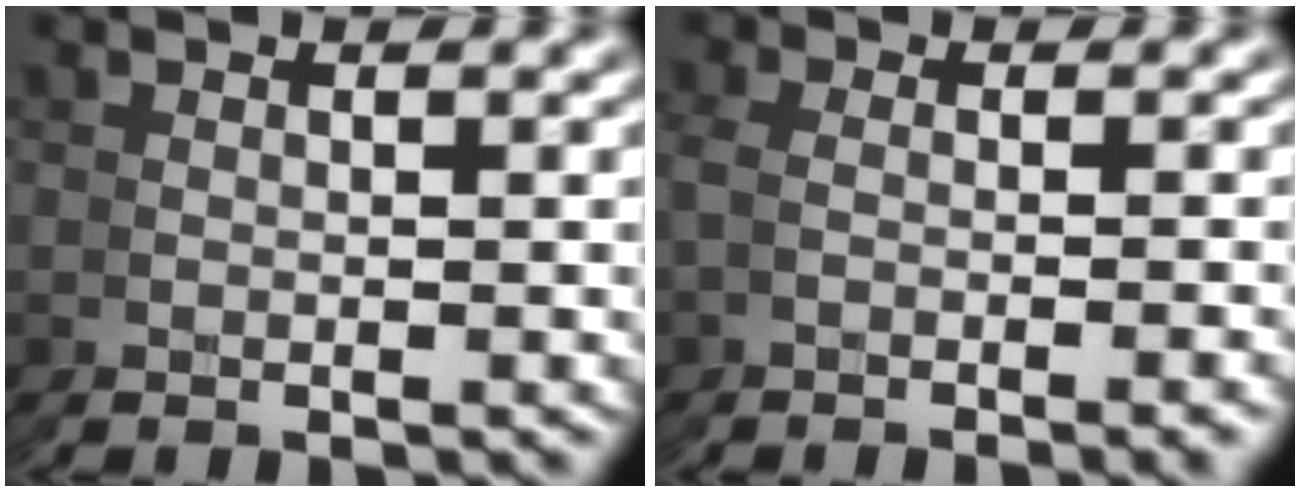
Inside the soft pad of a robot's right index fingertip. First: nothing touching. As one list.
[{"total": 1.8, "force": [-0.5, -1.6, -0.6], "torque": [0.002, 0.014, -0.015]}]